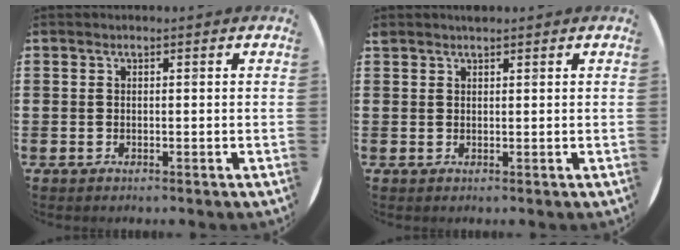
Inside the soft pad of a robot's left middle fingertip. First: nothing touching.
{"total": 0.9, "force": [0.9, 0.1, 0.0], "torque": [-0.001, 0.001, 0.017]}